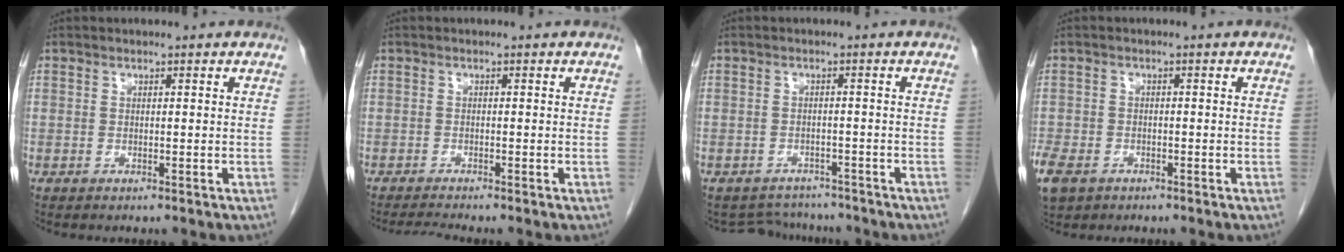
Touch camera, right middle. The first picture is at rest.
{"total": 2.2, "force": [-2.0, -0.8, 0.5], "torque": [-0.021, -0.014, -0.038]}
{"total": 5.2, "force": [-4.8, 1.9, -0.5], "torque": [0.006, 0.011, -0.064]}
{"total": 8.5, "force": [-4.8, 5.8, 3.9], "torque": [-0.108, -0.012, -0.077]}